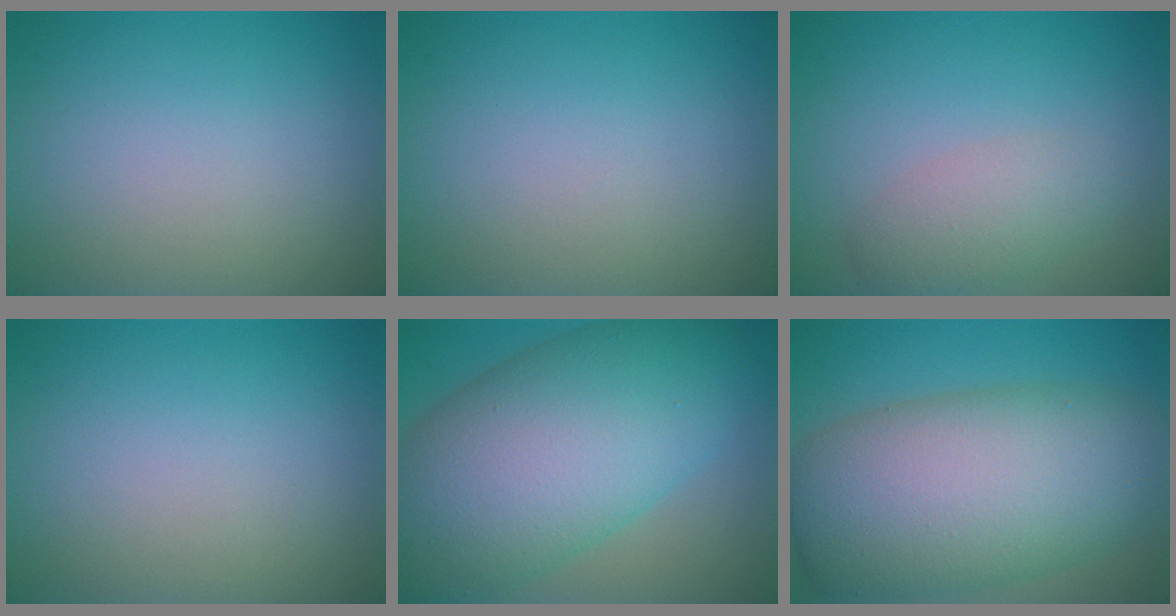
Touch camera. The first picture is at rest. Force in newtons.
{"total": 0.0}
{"total": 2.8, "press": 2.8, "slide": 0.1}
{"total": 0.0}
{"total": 14.0, "press": 14.0, "slide": 0.7}
{"total": 12.8, "press": 12.8, "slide": 0.6}